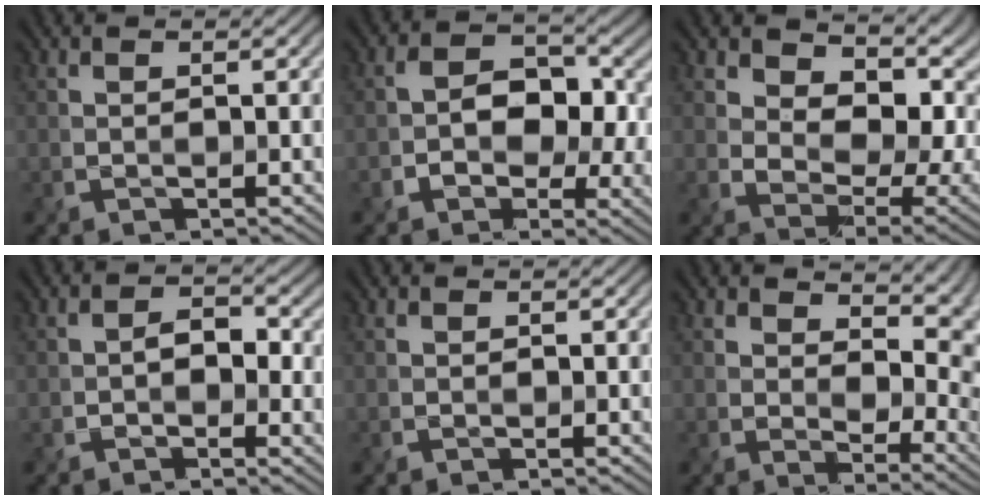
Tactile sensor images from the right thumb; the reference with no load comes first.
{"total": 8.1, "force": [-0.3, 6.1, 5.3], "torque": [-0.078, -0.005, -0.015]}
{"total": 11.1, "force": [4.0, 7.1, 7.6], "torque": [-0.134, -0.012, 0.074]}
{"total": 3.3, "force": [-0.4, 2.5, 2.1], "torque": [-0.027, -0.004, -0.003]}
{"total": 0.0}
{"total": 8.6, "force": [4.6, 4.3, 5.9], "torque": [-0.095, -0.013, 0.086]}